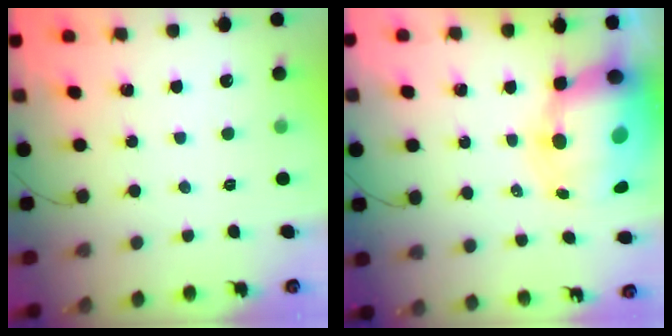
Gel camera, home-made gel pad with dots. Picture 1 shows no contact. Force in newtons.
{"total": 18.2, "press": 17.7, "slide": 4.5}